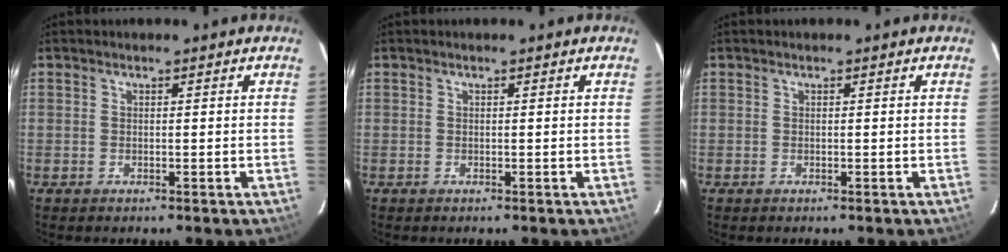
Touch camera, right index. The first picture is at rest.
{"total": 0.0}
{"total": 0.0}